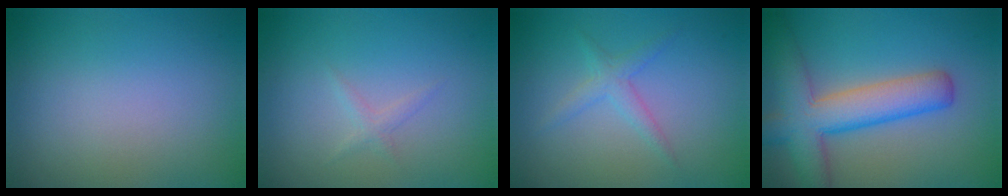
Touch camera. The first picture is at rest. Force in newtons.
{"total": 0.8, "press": 0.8, "slide": 0.0}
{"total": 1.0, "press": 1.0, "slide": 0.1}
{"total": 7.3, "press": 7.3, "slide": 0.3}